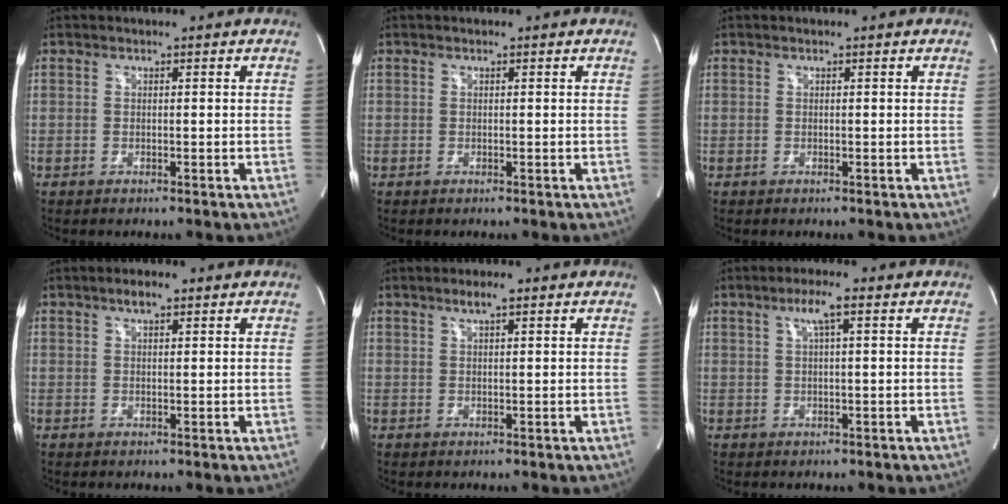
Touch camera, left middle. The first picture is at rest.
{"total": 0.0}
{"total": 0.0}
{"total": 2.4, "force": [1.6, 0.7, 1.6], "torque": [-0.034, 0.009, 0.026]}
{"total": 2.5, "force": [1.7, 0.4, 1.7], "torque": [-0.037, 0.006, 0.028]}
{"total": 3.7, "force": [1.8, 0.2, 3.2], "torque": [-0.060, 0.009, 0.029]}